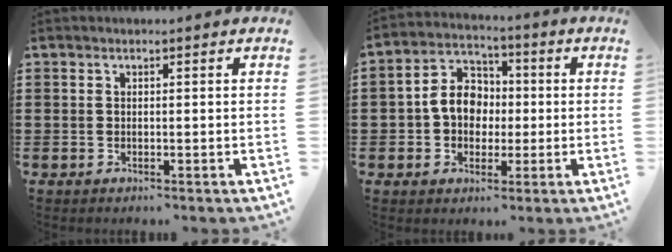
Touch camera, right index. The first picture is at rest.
{"total": 7.2, "force": [-0.3, 6.0, 4.0], "torque": [-0.090, 0.015, -0.010]}